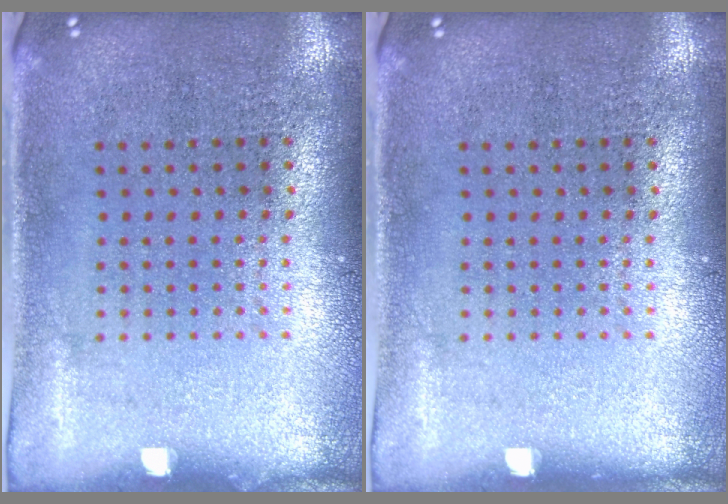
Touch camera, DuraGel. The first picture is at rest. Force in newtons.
{"total": 0.0}